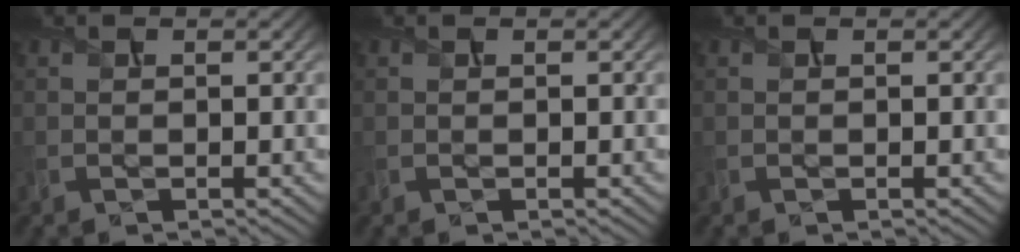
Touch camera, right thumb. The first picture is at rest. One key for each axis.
{"total": 0.0}
{"total": 0.0}